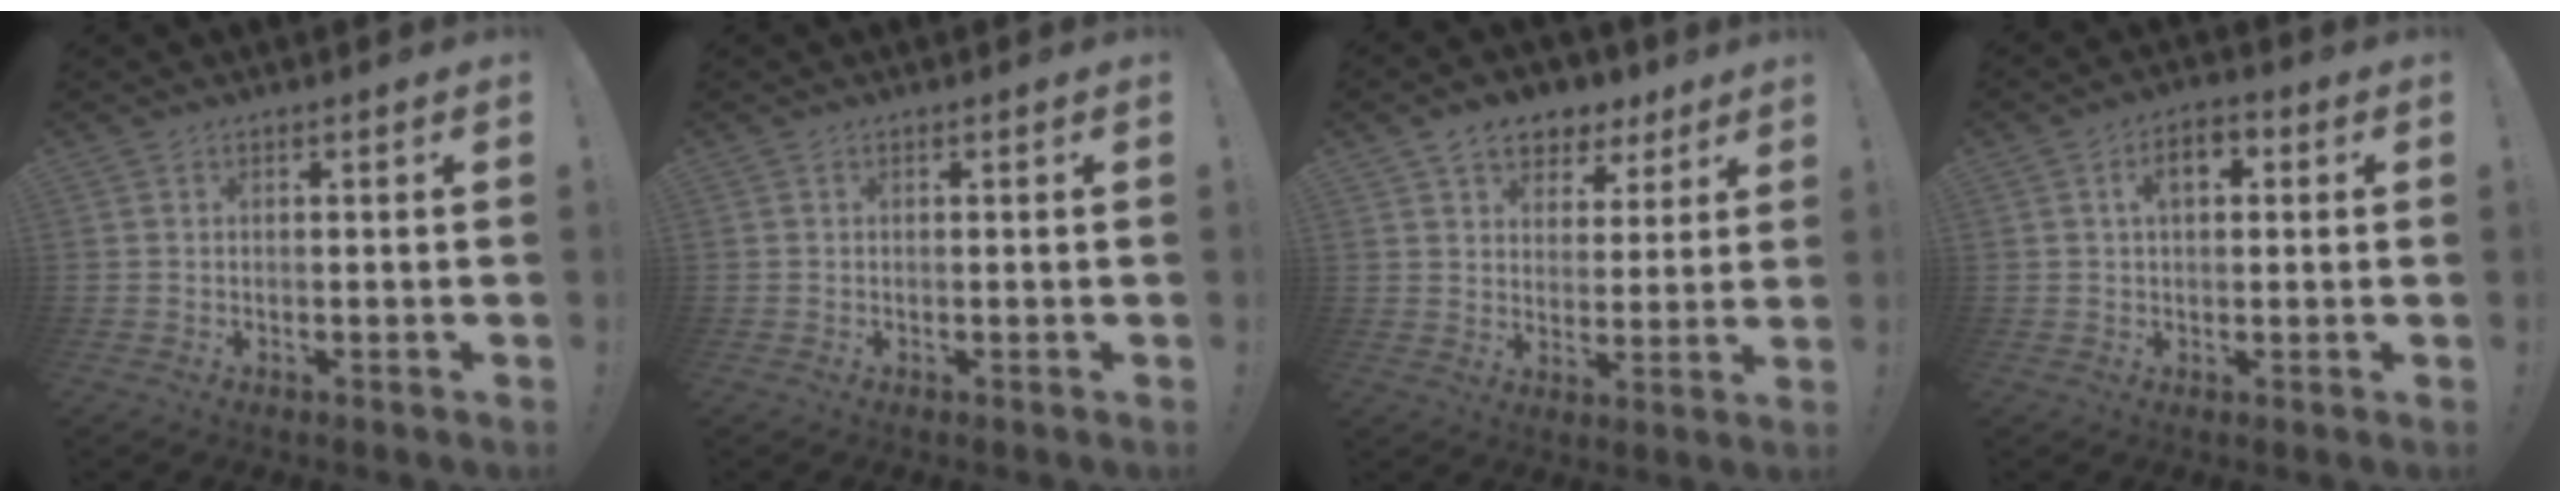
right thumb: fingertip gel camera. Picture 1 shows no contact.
{"total": 0.0}
{"total": 9.0, "force": [5.8, 6.2, 3.1], "torque": [-0.035, -0.036, 0.108]}
{"total": 2.0, "force": [0.5, 1.4, 1.4], "torque": [-0.012, 0.001, 0.004]}